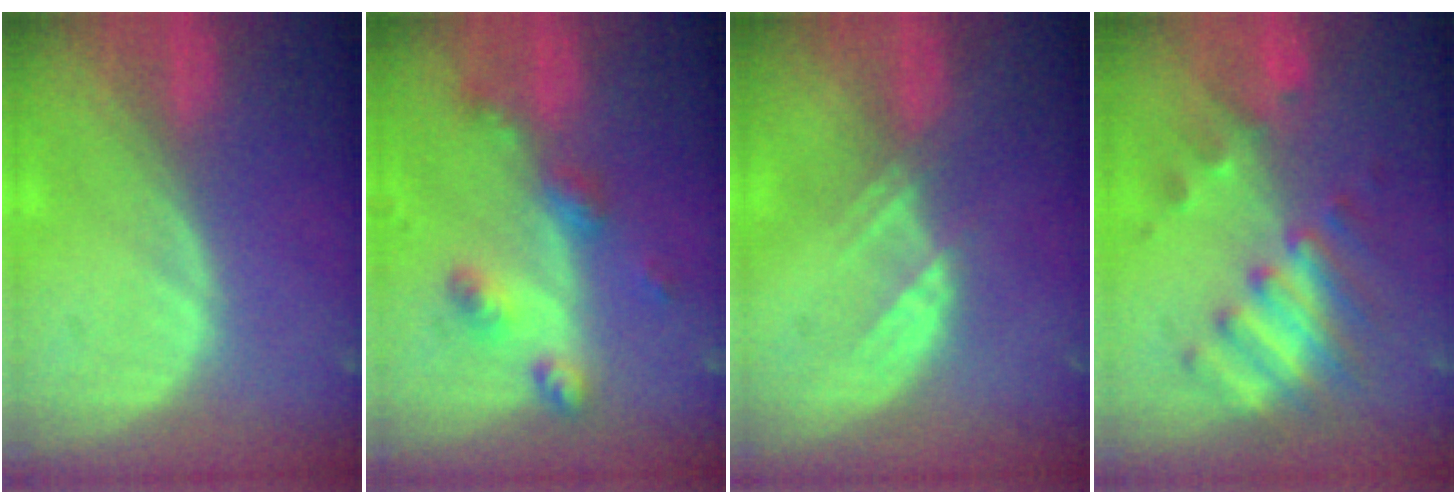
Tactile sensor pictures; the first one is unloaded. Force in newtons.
{"total": 6.0, "press": 5.3, "slide": 2.8}
{"total": 2.6, "press": 2.5, "slide": 0.7}
{"total": 8.2, "press": 7.3, "slide": 3.8}